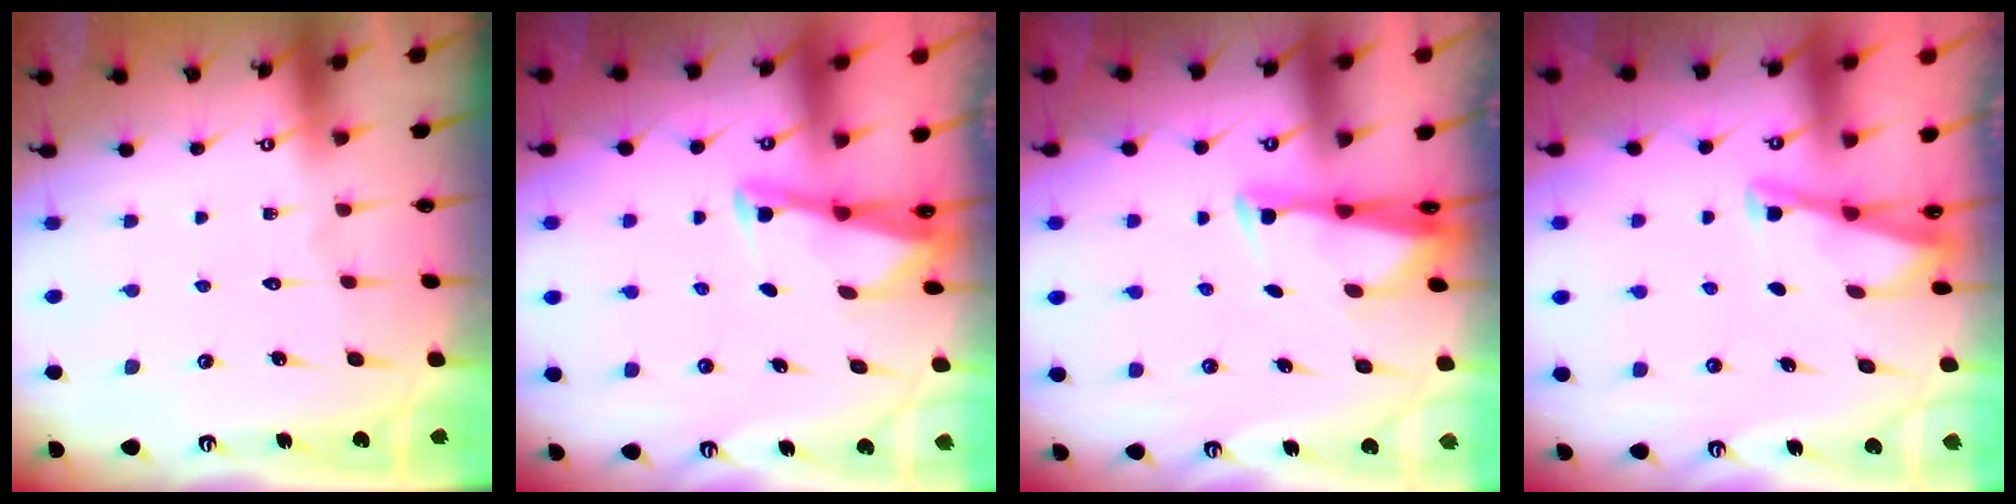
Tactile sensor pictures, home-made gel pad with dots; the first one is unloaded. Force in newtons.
{"total": 2.5, "press": 2.5, "slide": 0.1}
{"total": 2.7, "press": 2.6, "slide": 0.8}
{"total": 2.9, "press": 2.9, "slide": 0.3}